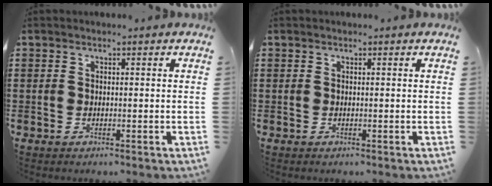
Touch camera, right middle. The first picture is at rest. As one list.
[{"total": 0.0}]